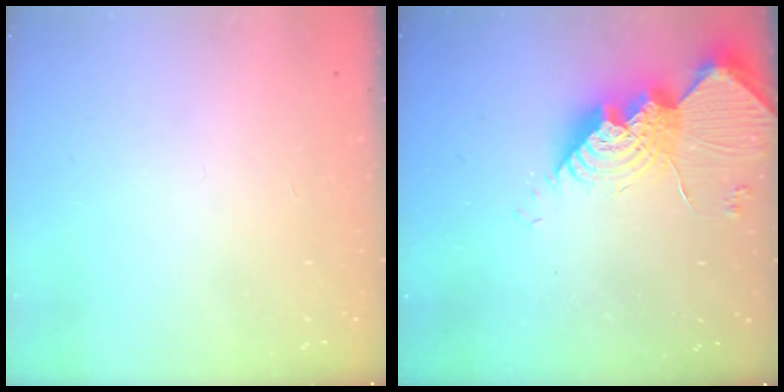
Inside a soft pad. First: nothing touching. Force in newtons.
{"total": 16.8, "press": 16.7, "slide": 1.2}